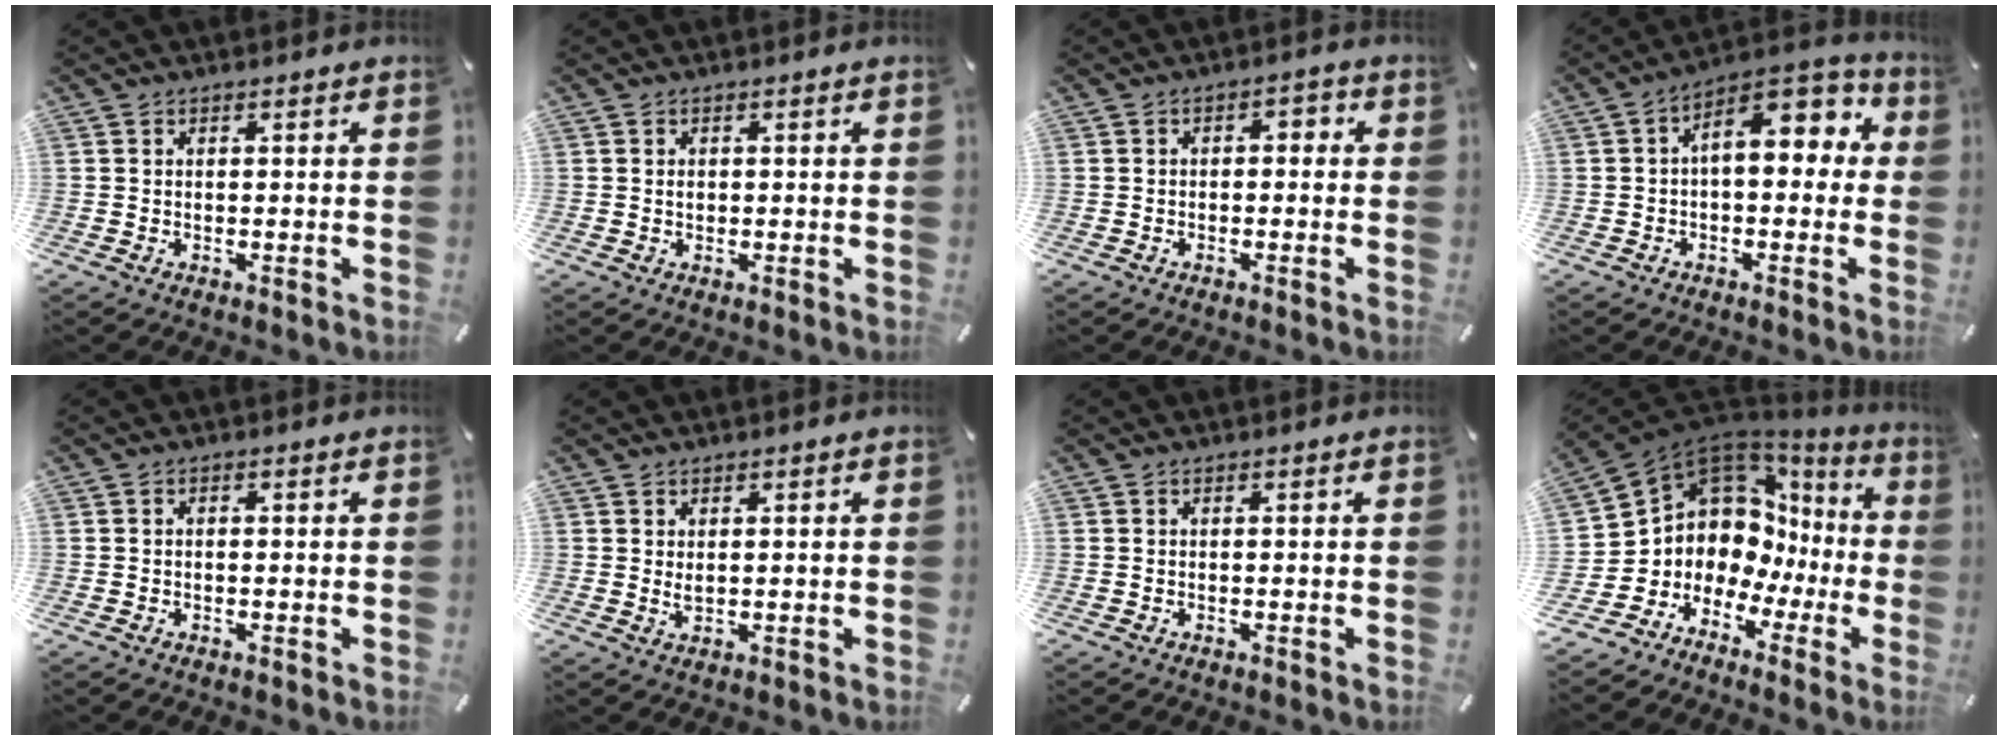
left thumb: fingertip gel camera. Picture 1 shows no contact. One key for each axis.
{"total": 1.0, "fx": 0.1, "fy": 0.8, "fz": 0.6, "tx": -0.014, "ty": 0.002, "tz": 0.001}
{"total": 2.2, "fx": -1.5, "fy": 1.2, "fz": 1.1, "tx": -0.021, "ty": 0.013, "tz": -0.032}
{"total": 11.2, "fx": 3.3, "fy": 5.9, "fz": 8.9, "tx": -0.125, "ty": -0.021, "tz": 0.052}
{"total": 0.5, "fx": -0.1, "fy": 0.3, "fz": 0.4, "tx": -0.009, "ty": 0.000, "tz": -0.003}
{"total": 1.6, "fx": 0.7, "fy": 0.8, "fz": 1.2, "tx": -0.027, "ty": 0.000, "tz": 0.012}
{"total": 0.0}
{"total": 9.2, "fx": 3.3, "fy": 8.2, "fz": 2.8, "tx": -0.071, "ty": -0.074, "tz": 0.070}